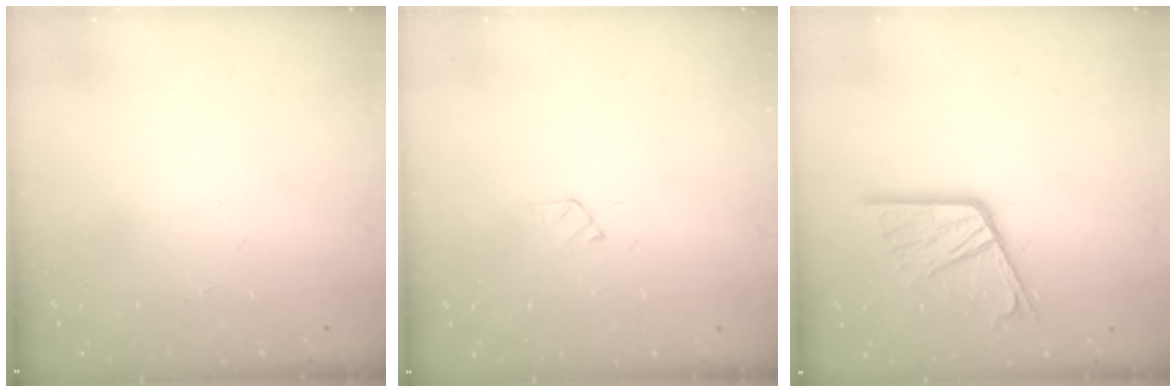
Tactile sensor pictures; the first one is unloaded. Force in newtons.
{"total": 4.2, "press": 4.1, "slide": 0.5}
{"total": 15.5, "press": 15.4, "slide": 1.6}